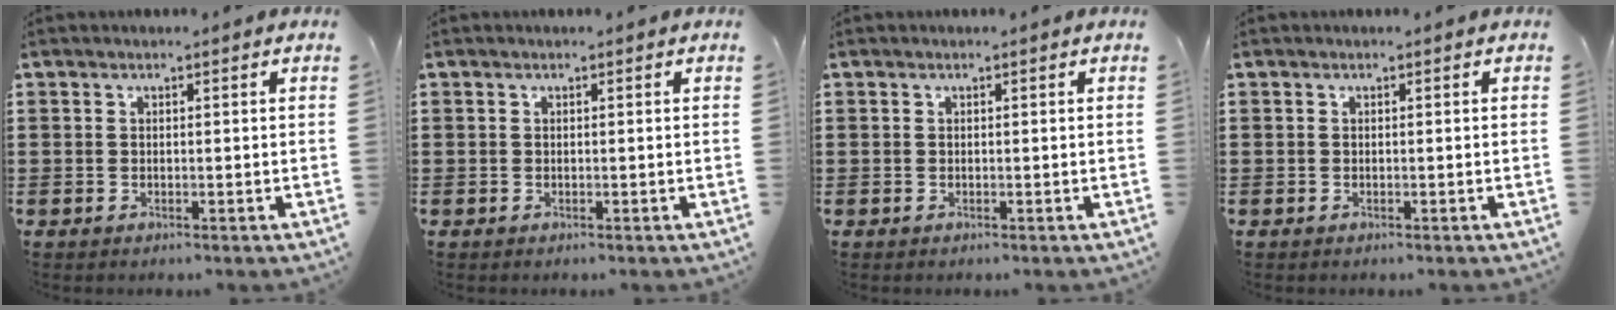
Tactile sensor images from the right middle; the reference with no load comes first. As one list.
[{"total": 0.0}, {"total": 0.0}, {"total": 0.0}]